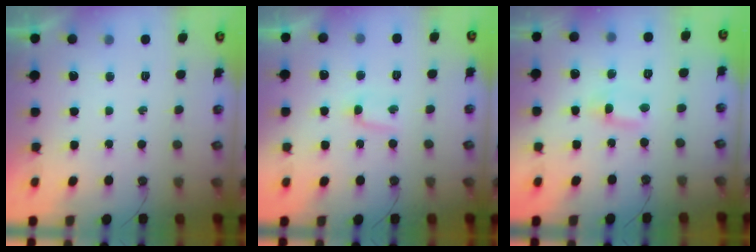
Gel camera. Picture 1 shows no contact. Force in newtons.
{"total": 2.5, "press": 2.3, "slide": 0.8}
{"total": 1.1, "press": 0.9, "slide": 0.7}